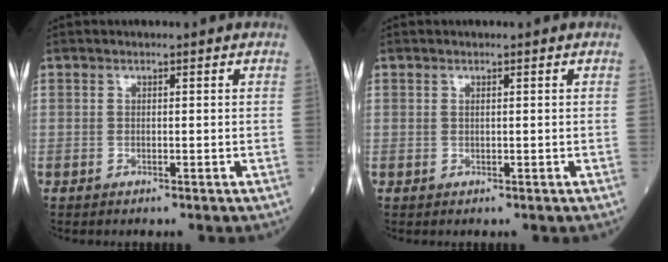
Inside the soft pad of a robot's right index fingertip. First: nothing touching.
{"total": 0.5, "force": [0.1, -0.4, 0.3], "torque": [-0.011, -0.002, 0.003]}